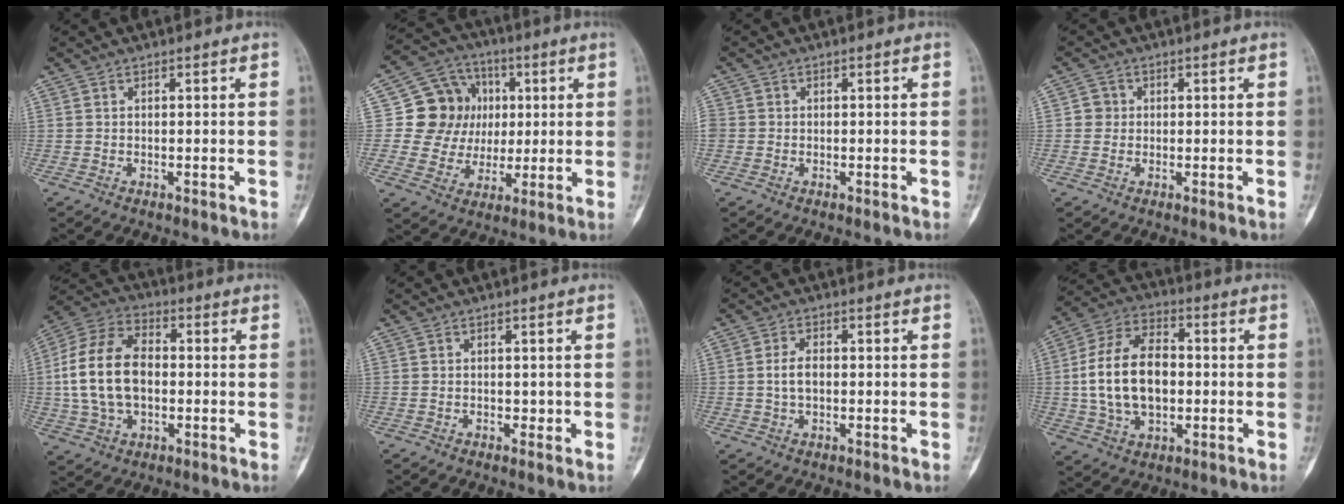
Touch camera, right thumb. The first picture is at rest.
{"total": 13.3, "force": [2.2, 12.2, 4.8], "torque": [-0.032, 0.007, 0.039]}
{"total": 2.5, "force": [-0.2, 2.4, 0.9], "torque": [-0.009, 0.007, -0.007]}
{"total": 2.3, "force": [0.1, 2.3, 0.5], "torque": [0.008, 0.006, -0.002]}
{"total": 16.3, "force": [-0.5, 10.5, 12.4], "torque": [-0.235, 0.025, -0.013]}
{"total": 0.8, "force": [-0.1, 0.6, 0.4], "torque": [0.002, 0.002, -0.003]}
{"total": 3.5, "force": [-0.3, 2.1, 2.8], "torque": [-0.054, 0.008, -0.009]}
{"total": 16.2, "force": [-0.5, 10.3, 12.5], "torque": [-0.220, 0.021, -0.011]}